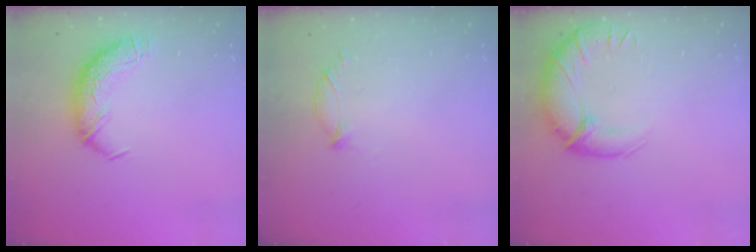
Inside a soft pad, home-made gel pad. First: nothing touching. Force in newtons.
{"total": 5.3, "press": 5.3, "slide": 0.9}
{"total": 2.8, "press": 0.1, "slide": 2.8}